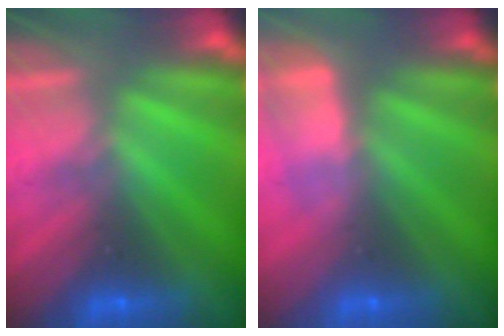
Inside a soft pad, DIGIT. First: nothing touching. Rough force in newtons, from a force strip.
{"total": 3.0}